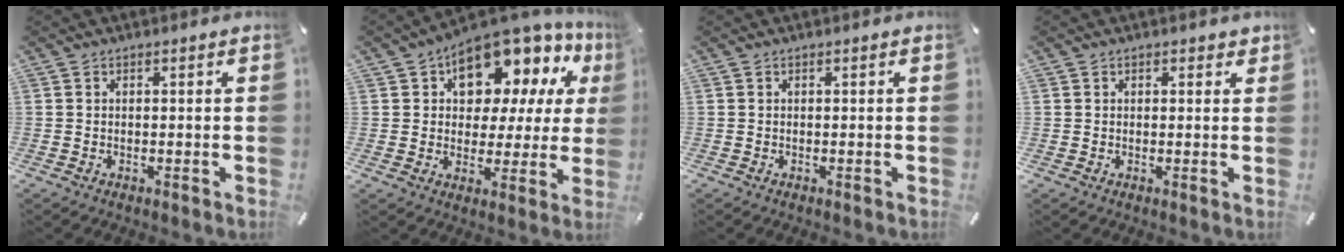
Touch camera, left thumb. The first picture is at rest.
{"total": 12.9, "force": [9.4, 7.2, 5.2], "torque": [-0.083, -0.089, 0.165]}
{"total": 0.0}
{"total": 1.9, "force": [1.1, 1.6, 0.0], "torque": [0.013, -0.003, 0.017]}